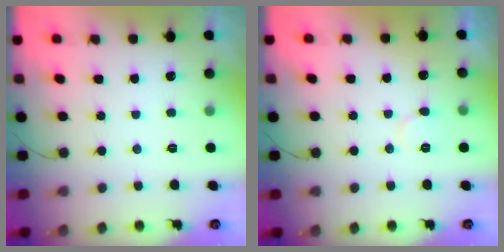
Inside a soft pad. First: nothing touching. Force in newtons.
{"total": 5.6, "press": 5.5, "slide": 0.5}